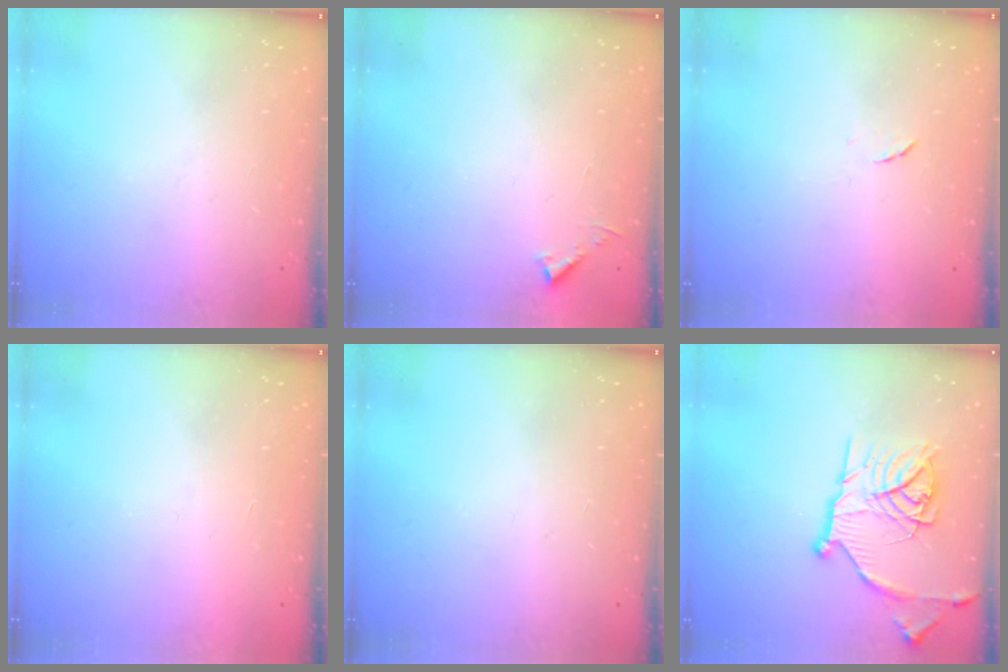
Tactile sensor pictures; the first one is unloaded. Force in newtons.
{"total": 4.0, "press": 4.0, "slide": 0.4}
{"total": 4.8, "press": 4.8, "slide": 0.5}
{"total": 1.7, "press": 1.7, "slide": 0.1}
{"total": 0.0}
{"total": 19.1, "press": 19.0, "slide": 1.7}